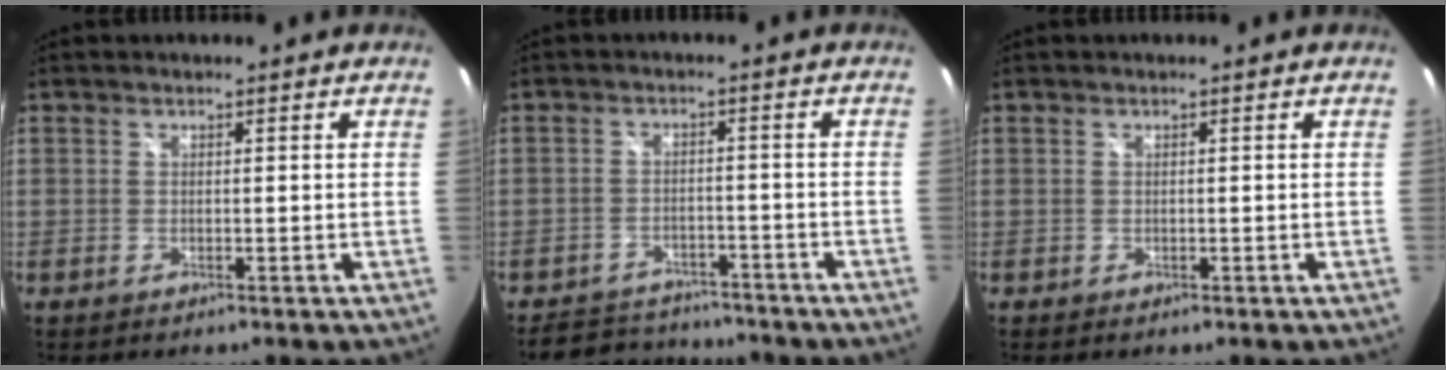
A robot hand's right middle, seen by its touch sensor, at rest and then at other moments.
{"total": 8.6, "force": [-7.8, 3.1, 1.5], "torque": [-0.045, 0.019, -0.111]}
{"total": 0.0}